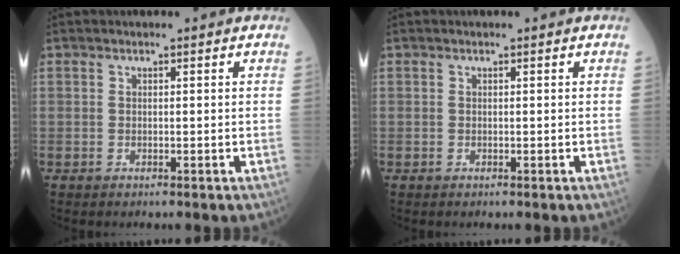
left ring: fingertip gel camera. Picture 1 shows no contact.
{"total": 0.0}